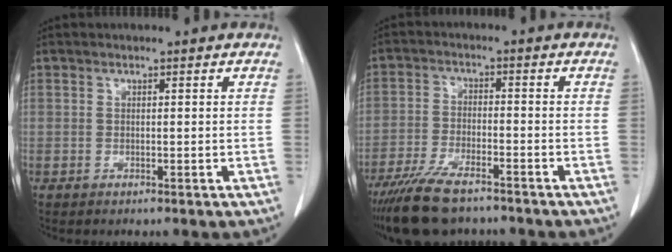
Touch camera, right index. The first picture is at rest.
{"total": 10.3, "force": [-8.2, 2.7, 5.7], "torque": [-0.107, -0.026, -0.140]}